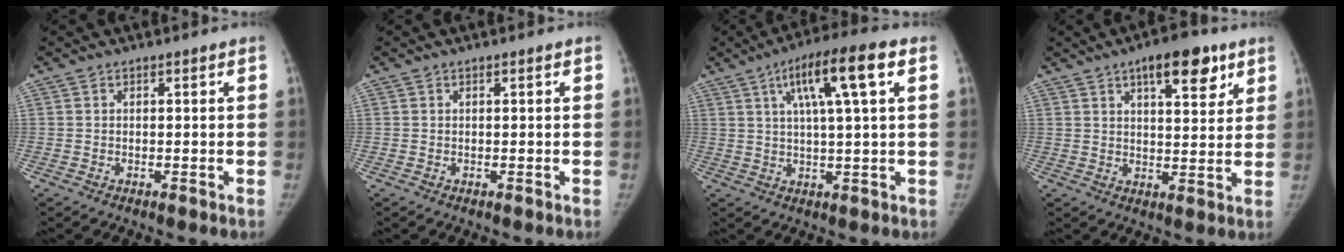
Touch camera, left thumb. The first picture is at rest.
{"total": 0.0}
{"total": 12.3, "force": [4.7, 1.8, 11.2], "torque": [-0.193, 0.008, 0.074]}
{"total": 10.6, "force": [6.0, 4.2, 7.7], "torque": [-0.082, -0.026, 0.085]}